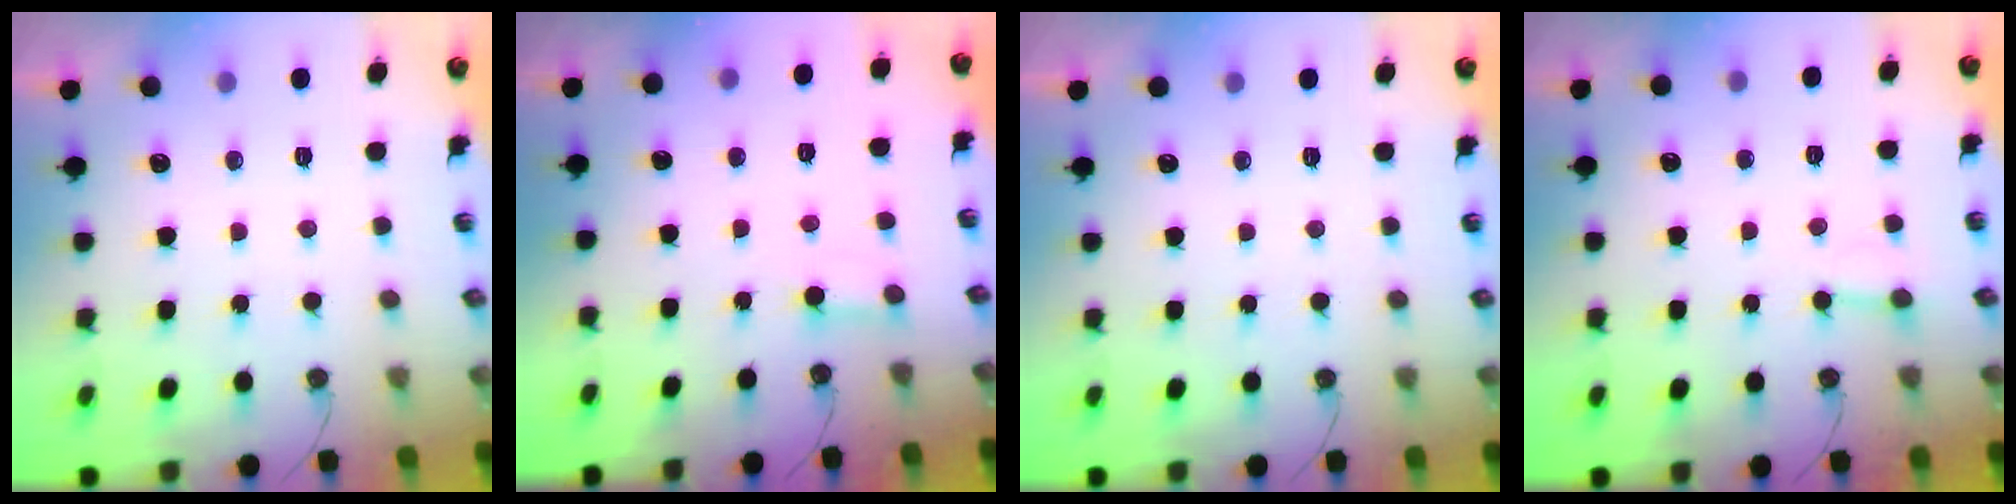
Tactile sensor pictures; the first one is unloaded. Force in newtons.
{"total": 2.4, "press": 2.4, "slide": 0.0}
{"total": 0.0}
{"total": 2.1, "press": 2.1, "slide": 0.1}